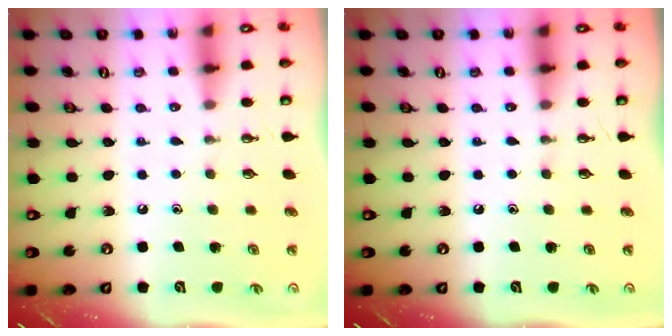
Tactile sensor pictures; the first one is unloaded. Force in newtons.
{"total": 0.0}